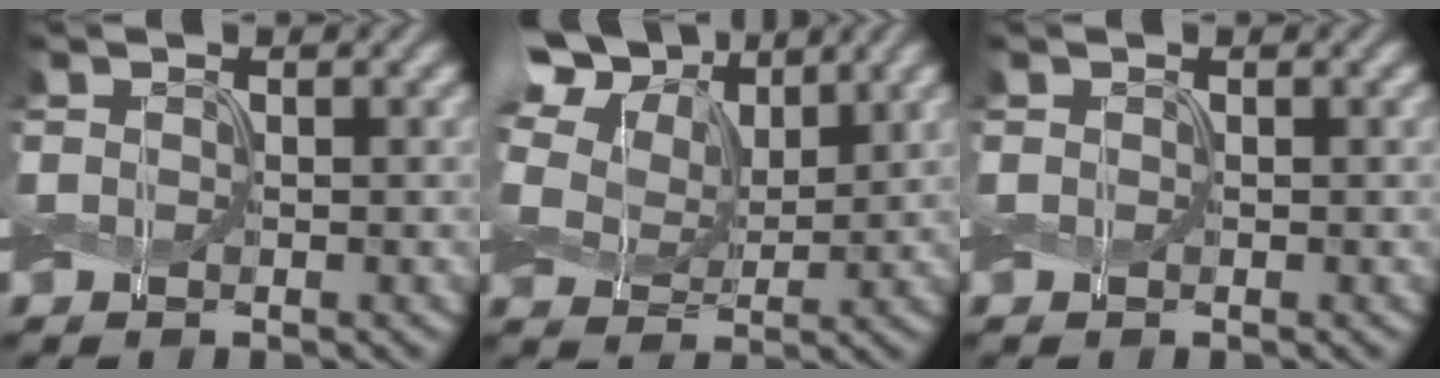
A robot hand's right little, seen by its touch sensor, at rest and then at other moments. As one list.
[{"total": 11.4, "force": [4.8, 8.0, 6.5], "torque": [-0.159, 0.035, 0.066]}, {"total": 0.0}]